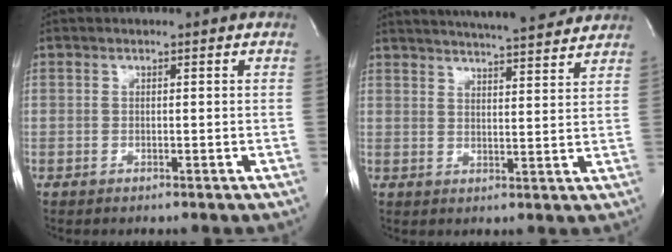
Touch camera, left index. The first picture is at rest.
{"total": 16.3, "force": [14.7, 1.5, 6.7], "torque": [-0.110, 0.010, 0.197]}